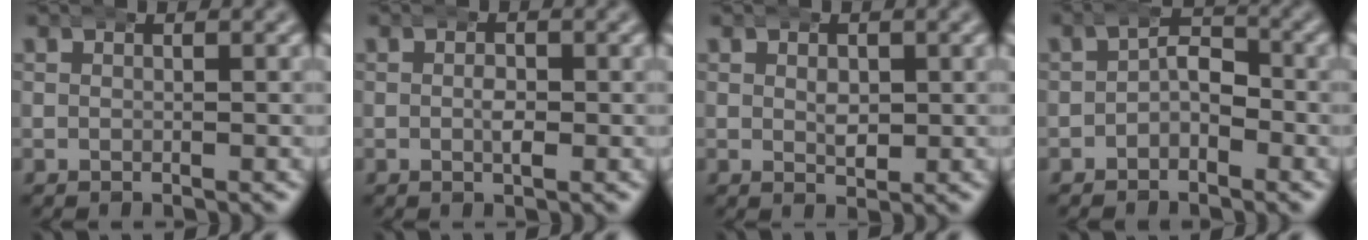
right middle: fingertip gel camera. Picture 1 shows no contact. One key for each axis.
{"total": 1.1, "fx": -0.1, "fy": 0.6, "fz": 0.9, "tx": -0.018, "ty": -0.003, "tz": -0.005}
{"total": 1.5, "fx": 0.3, "fy": 1.0, "fz": 1.1, "tx": -0.021, "ty": -0.012, "tz": 0.010}
{"total": 2.7, "fx": -0.8, "fy": 2.1, "fz": 1.5, "tx": -0.017, "ty": 0.001, "tz": -0.021}